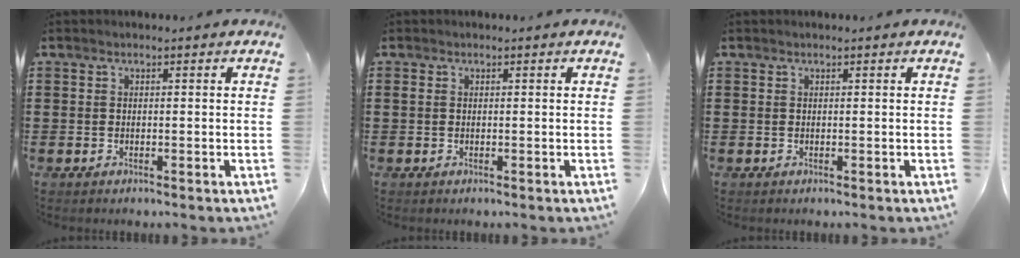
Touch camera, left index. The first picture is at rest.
{"total": 0.6, "force": [0.0, 0.5, 0.4], "torque": [-0.008, 0.003, -0.001]}
{"total": 0.0}